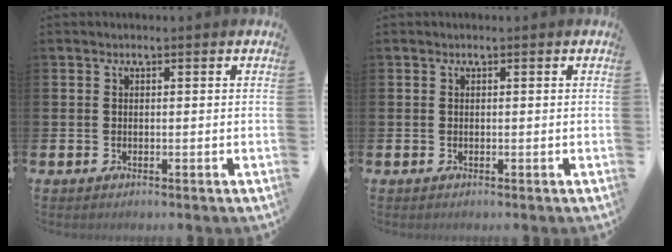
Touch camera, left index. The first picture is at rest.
{"total": 0.0}